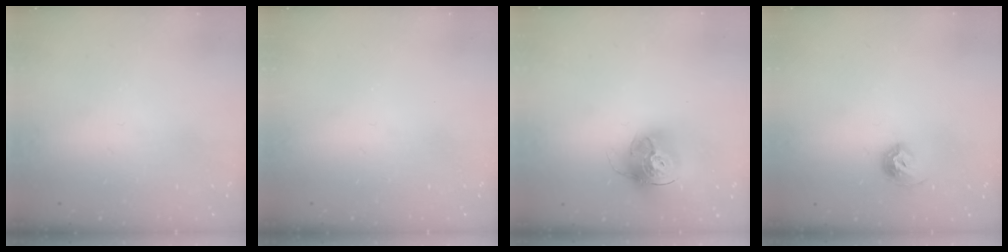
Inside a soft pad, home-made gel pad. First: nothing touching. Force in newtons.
{"total": 0.0}
{"total": 16.8, "press": 16.7, "slide": 1.5}
{"total": 8.4, "press": 8.3, "slide": 0.9}